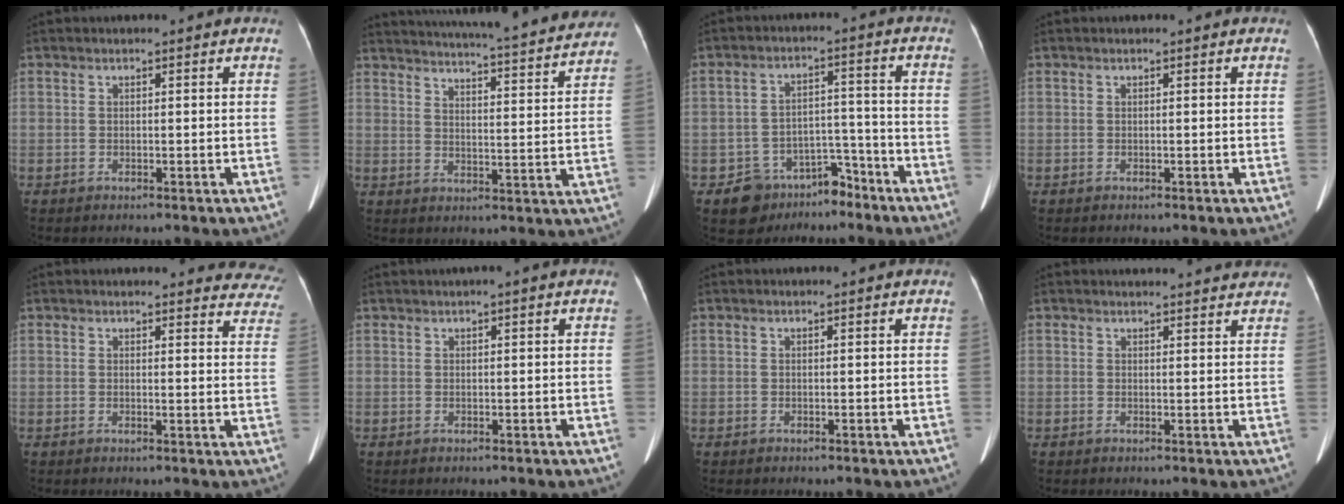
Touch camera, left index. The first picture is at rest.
{"total": 25.7, "force": [23.7, 2.3, 9.7], "torque": [-0.149, -0.047, 0.292]}
{"total": 7.4, "force": [-5.8, 4.4, 1.4], "torque": [-0.008, 0.023, -0.085]}
{"total": 0.0}
{"total": 14.7, "force": [14.0, 3.7, 2.4], "torque": [0.022, -0.057, 0.116]}
{"total": 0.8, "force": [0.3, -0.1, 0.7], "torque": [-0.015, 0.006, 0.005]}
{"total": 0.0}
{"total": 9.3, "force": [8.9, 2.3, 1.7], "torque": [0.004, 0.016, 0.077]}